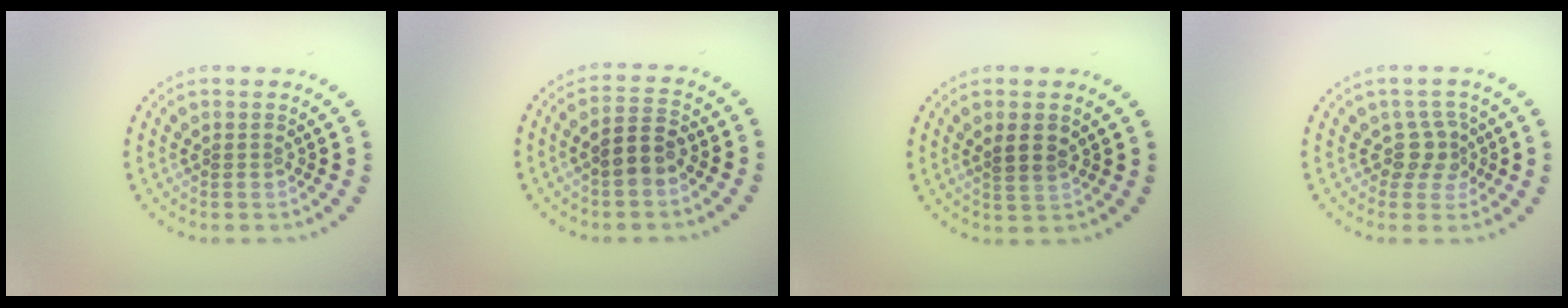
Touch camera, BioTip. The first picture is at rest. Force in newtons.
{"total": 3.0, "press": 2.9, "slide": 0.8}
{"total": 2.0, "press": 1.8, "slide": 0.8}
{"total": 2.3, "press": 1.7, "slide": 1.6}